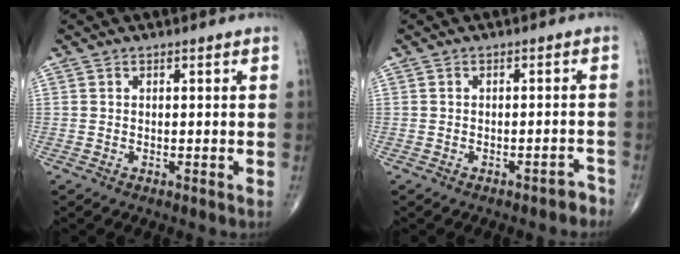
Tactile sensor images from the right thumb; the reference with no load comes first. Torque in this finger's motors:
{"motor_torque": [0.26, 0.42, -0.09, -0.03, 0.08]}